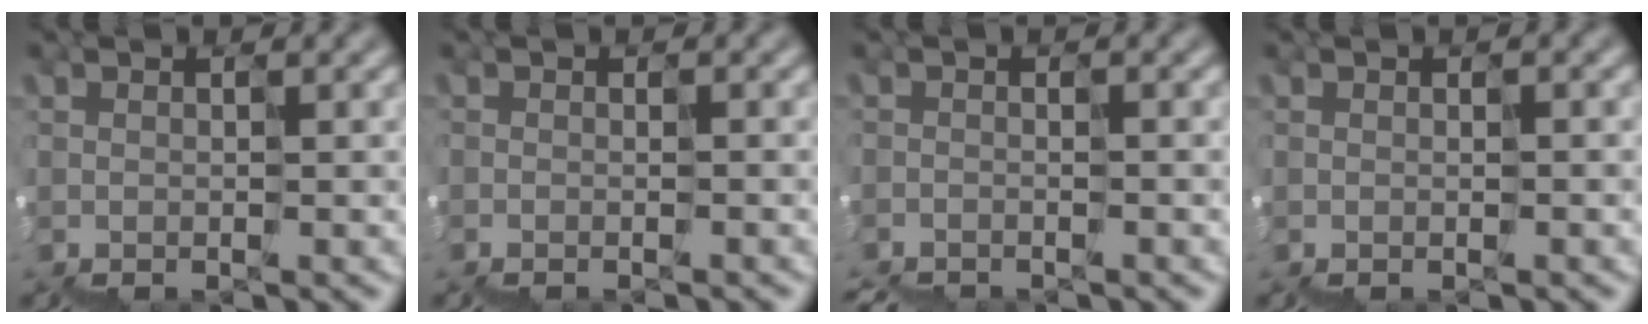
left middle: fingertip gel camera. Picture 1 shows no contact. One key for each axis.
{"total": 1.0, "fx": -1.0, "fy": 0.1, "fz": 0.1, "tx": 0.009, "ty": -0.008, "tz": -0.008}
{"total": 2.4, "fx": -2.4, "fy": 0.2, "fz": 0.0, "tx": 0.001, "ty": -0.009, "tz": -0.021}
{"total": 0.5, "fx": -0.4, "fy": 0.2, "fz": 0.3, "tx": 0.000, "ty": 0.001, "tz": 0.001}